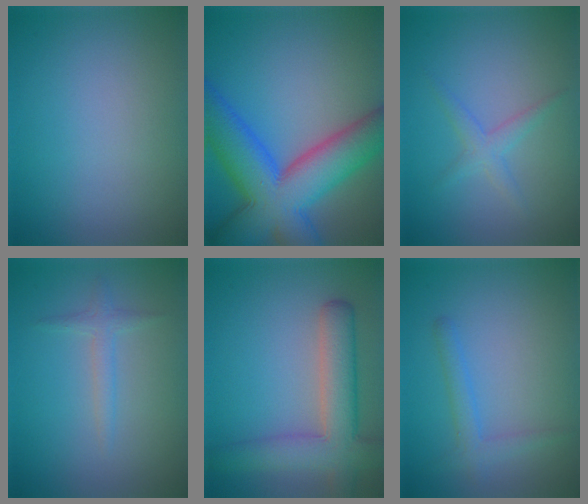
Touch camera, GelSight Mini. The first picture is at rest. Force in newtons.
{"total": 12.3, "press": 12.3, "slide": 0.4}
{"total": 1.8, "press": 1.8, "slide": 0.1}
{"total": 1.5, "press": 1.5, "slide": 0.1}
{"total": 6.1, "press": 6.1, "slide": 0.5}
{"total": 1.9, "press": 1.9, "slide": 0.1}